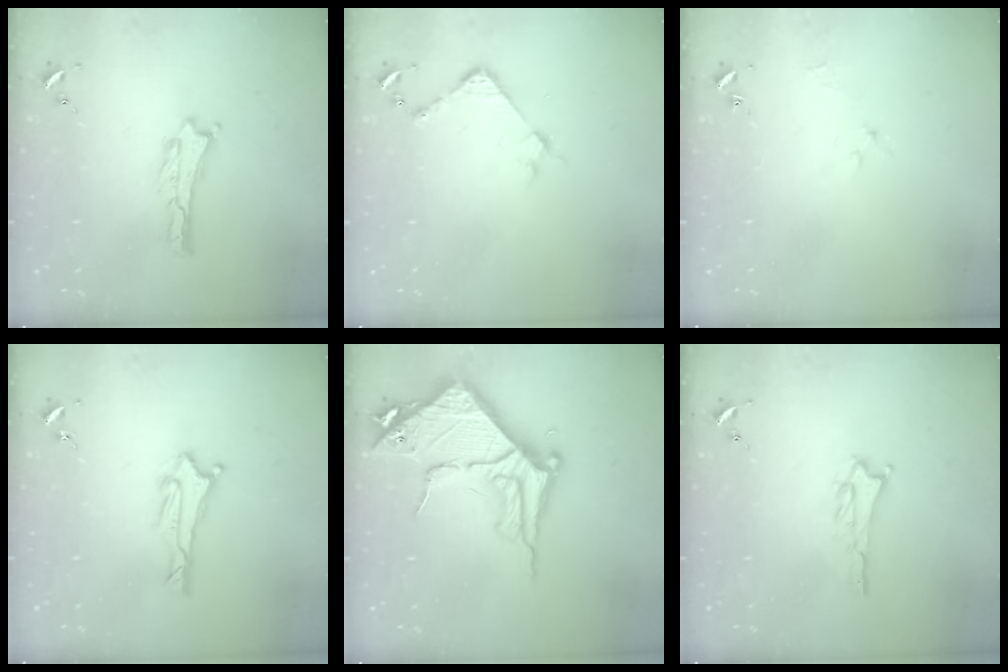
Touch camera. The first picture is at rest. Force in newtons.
{"total": 3.5, "press": 3.5, "slide": 0.3}
{"total": 1.7, "press": 1.6, "slide": 0.3}
{"total": 2.0, "press": 1.8, "slide": 0.8}
{"total": 8.4, "press": 8.4, "slide": 0.9}
{"total": 1.2, "press": 1.2, "slide": 0.2}